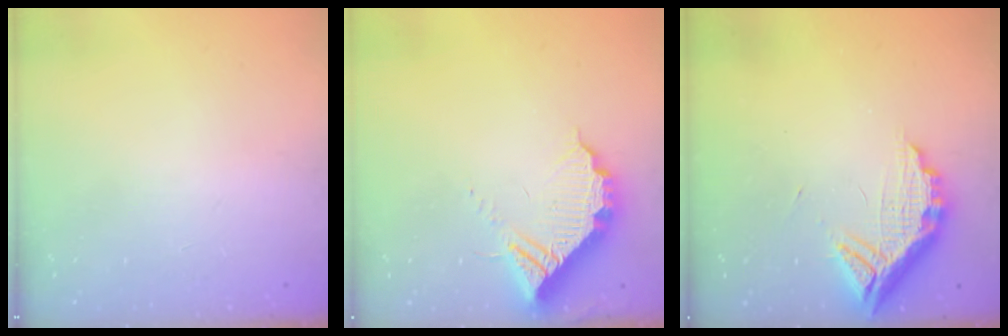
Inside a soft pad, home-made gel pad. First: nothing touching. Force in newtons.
{"total": 10.5, "press": 10.4, "slide": 1.1}
{"total": 12.6, "press": 12.6, "slide": 1.0}